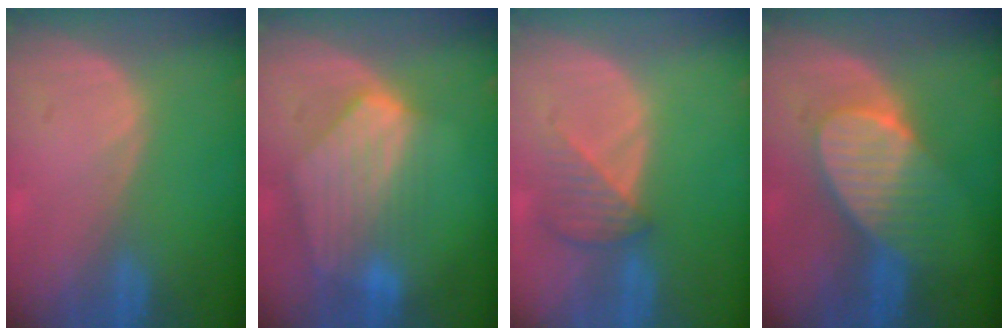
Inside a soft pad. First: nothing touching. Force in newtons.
{"total": 8.6, "press": 7.7, "slide": 3.8}
{"total": 3.9, "press": 3.6, "slide": 1.5}
{"total": 7.3, "press": 7.3, "slide": 0.7}